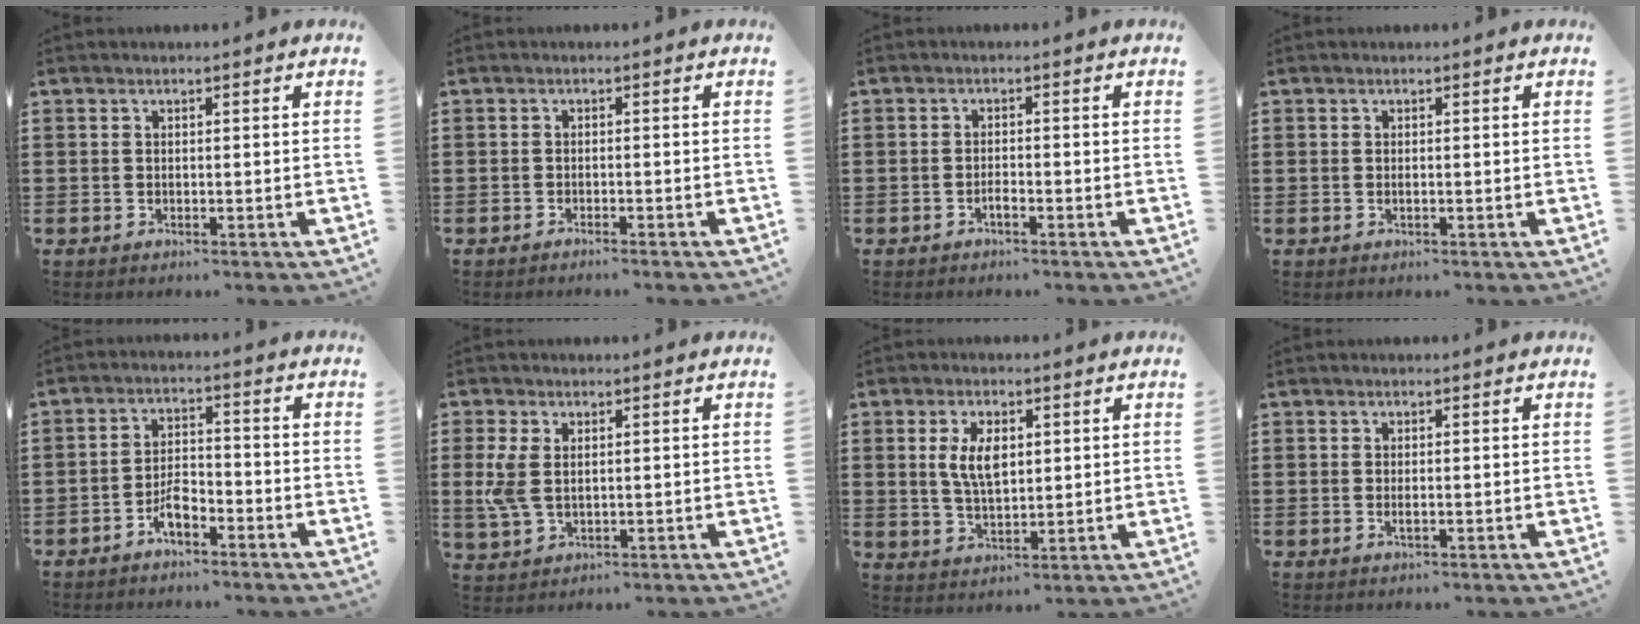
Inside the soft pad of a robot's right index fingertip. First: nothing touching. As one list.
[{"total": 1.0, "force": [-1.0, -0.3, 0.1], "torque": [-0.003, -0.002, -0.020]}, {"total": 1.4, "force": [-1.0, 0.2, 0.8], "torque": [-0.016, -0.004, -0.018]}, {"total": 0.0}, {"total": 4.0, "force": [-2.8, 1.6, 2.4], "torque": [-0.049, 0.009, -0.056]}, {"total": 5.3, "force": [0.7, 3.1, 4.3], "torque": [-0.113, -0.002, 0.006]}, {"total": 5.9, "force": [1.4, 2.8, 5.0], "torque": [-0.097, 0.006, 0.021]}, {"total": 0.7, "force": [-0.2, 0.1, 0.6], "torque": [-0.011, -0.004, -0.003]}]